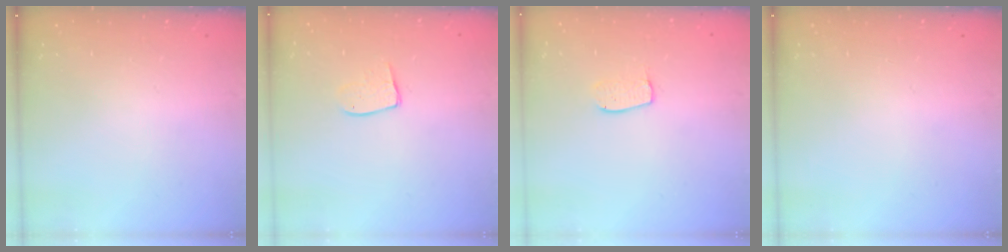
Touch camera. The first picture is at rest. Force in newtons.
{"total": 7.9, "press": 7.9, "slide": 0.4}
{"total": 6.5, "press": 6.5, "slide": 0.5}
{"total": 0.0}